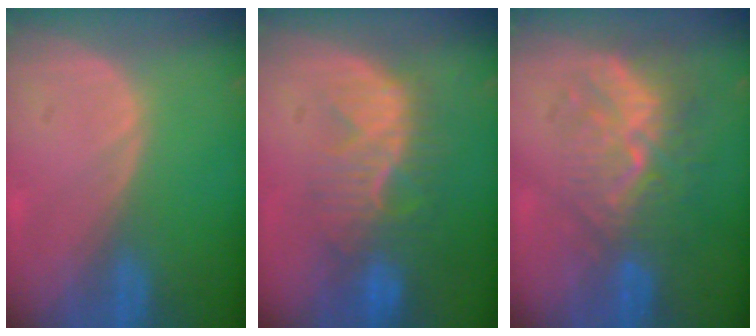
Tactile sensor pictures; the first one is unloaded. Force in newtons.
{"total": 9.9, "press": 8.7, "slide": 4.7}
{"total": 9.6, "press": 8.5, "slide": 4.4}